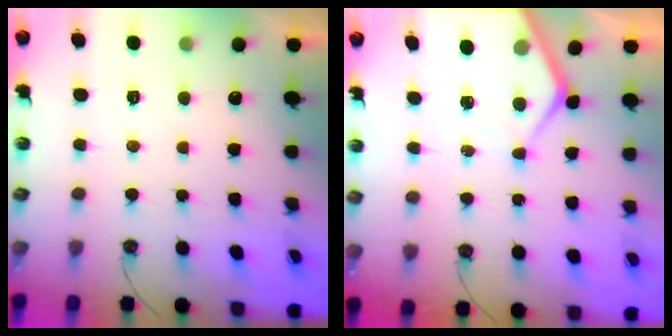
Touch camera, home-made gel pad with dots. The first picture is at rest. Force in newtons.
{"total": 8.4, "press": 8.4, "slide": 0.7}